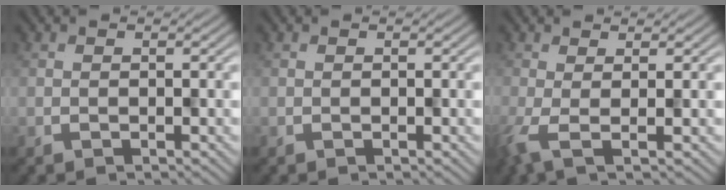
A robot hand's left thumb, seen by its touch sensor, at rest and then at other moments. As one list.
[{"total": 0.0}, {"total": 4.2, "force": [-0.6, 0.7, 4.1], "torque": [-0.077, -0.004, -0.020]}]